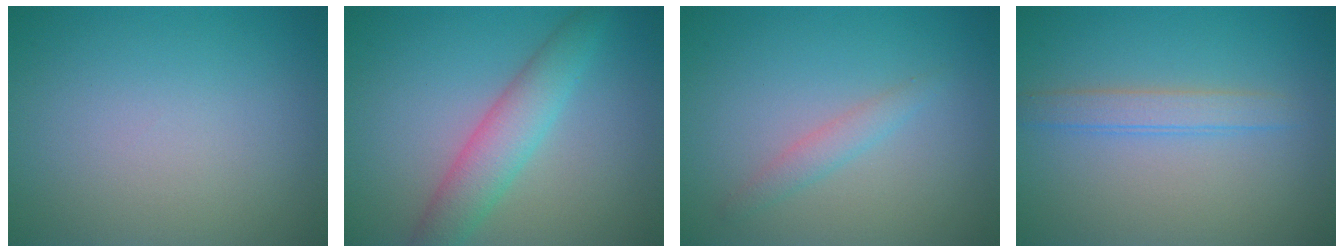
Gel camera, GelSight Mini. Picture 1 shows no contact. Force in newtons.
{"total": 4.2, "press": 4.2, "slide": 0.1}
{"total": 1.5, "press": 1.5, "slide": 0.0}
{"total": 2.0, "press": 2.0, "slide": 0.1}